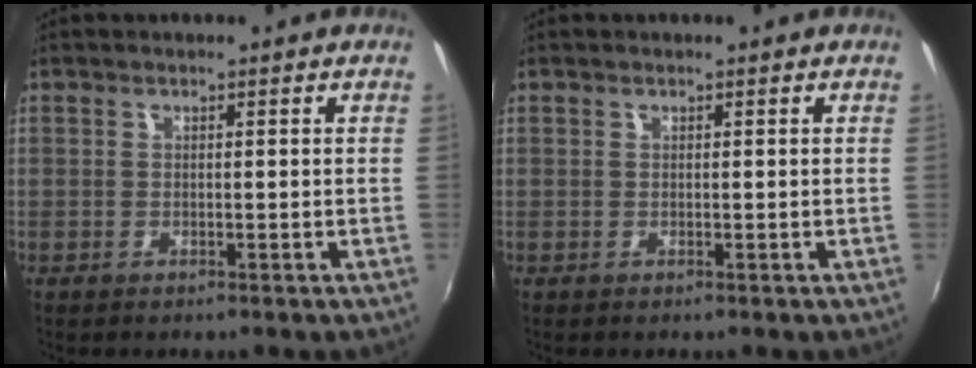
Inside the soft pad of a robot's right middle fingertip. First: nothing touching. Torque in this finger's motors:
{"motor_torque": [0.08, -0.23, -0.02, 0.00]}